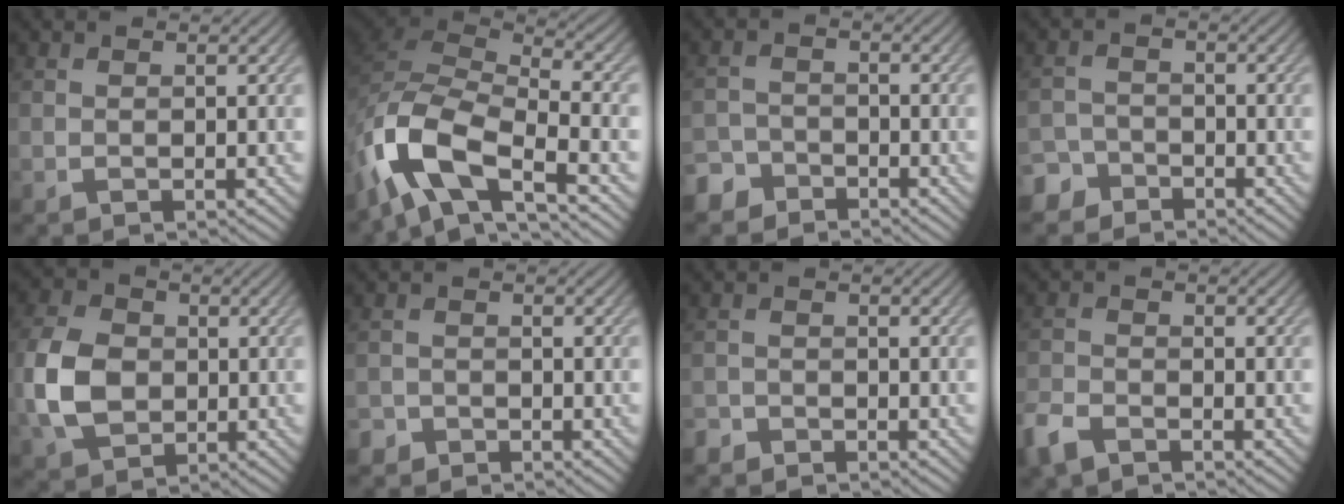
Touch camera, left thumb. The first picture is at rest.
{"total": 14.0, "force": [-7.9, 5.8, 9.9], "torque": [-0.232, -0.017, -0.152]}
{"total": 3.5, "force": [-2.9, 1.9, 0.3], "torque": [-0.003, 0.000, -0.063]}
{"total": 3.6, "force": [-2.9, 2.0, 0.3], "torque": [-0.003, 0.000, -0.064]}
{"total": 8.4, "force": [-0.9, 6.4, 5.5], "torque": [-0.142, -0.004, -0.028]}
{"total": 1.9, "force": [-1.5, 1.1, 0.0], "torque": [0.004, -0.001, -0.036]}
{"total": 1.7, "force": [-1.5, 0.8, 0.0], "torque": [0.001, 0.000, -0.036]}
{"total": 4.4, "force": [-3.4, 1.9, 2.1], "torque": [-0.051, -0.009, -0.080]}